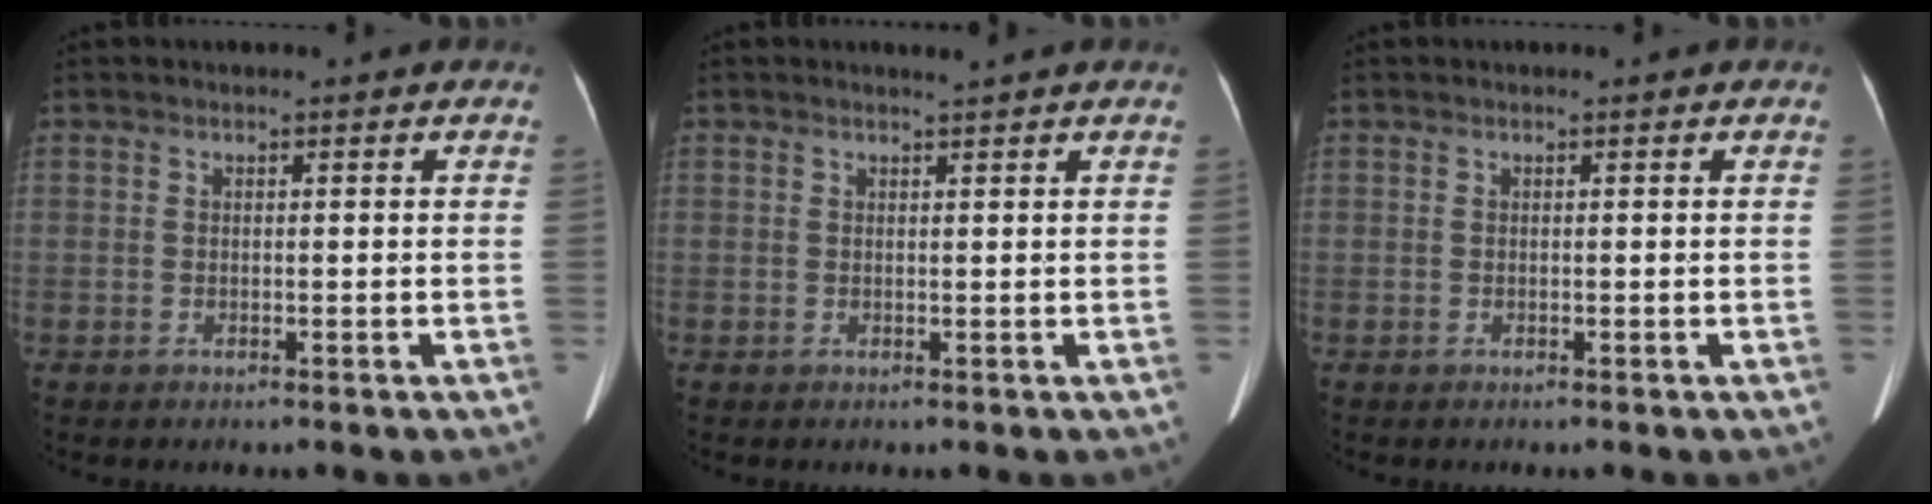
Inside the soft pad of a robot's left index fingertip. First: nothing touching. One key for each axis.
{"total": 1.1, "fx": 1.0, "fy": -0.3, "fz": 0.4, "tx": -0.011, "ty": -0.003, "tz": 0.020}
{"total": 0.0}